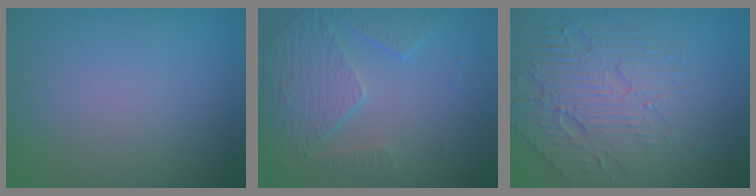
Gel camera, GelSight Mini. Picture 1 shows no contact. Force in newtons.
{"total": 4.7, "press": 3.5, "slide": 3.1}
{"total": 6.8, "press": 4.9, "slide": 4.7}